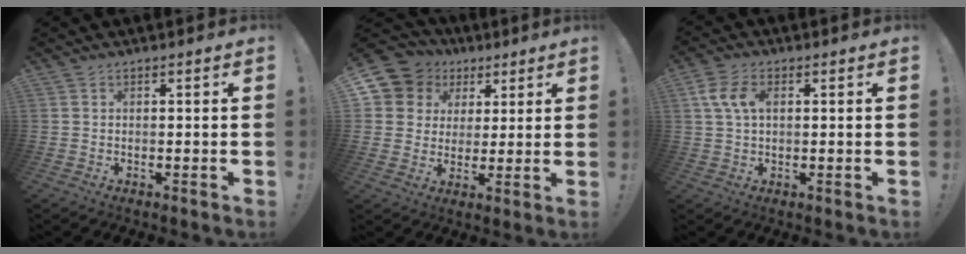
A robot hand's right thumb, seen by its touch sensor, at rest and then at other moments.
{"total": 10.0, "force": [4.5, 8.6, 2.5], "torque": [-0.038, -0.029, 0.095]}
{"total": 7.0, "force": [1.7, 4.2, 5.4], "torque": [-0.105, 0.010, 0.032]}